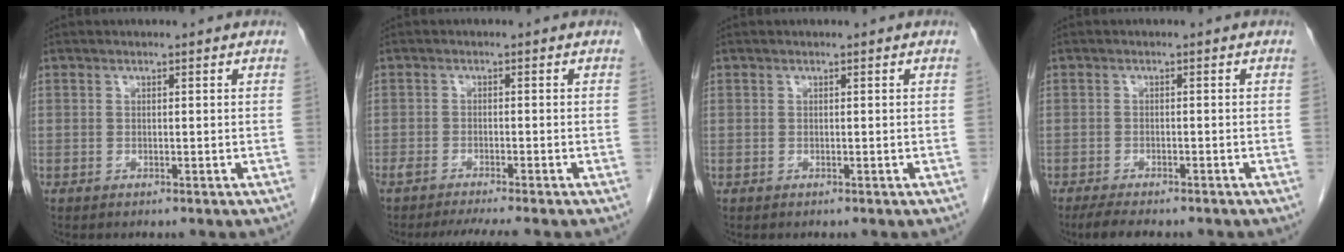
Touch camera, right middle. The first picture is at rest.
{"total": 6.0, "force": [-5.2, -0.2, 3.0], "torque": [-0.040, -0.009, -0.082]}
{"total": 0.0}
{"total": 5.4, "force": [-4.5, 1.2, 2.8], "torque": [-0.046, -0.013, -0.065]}